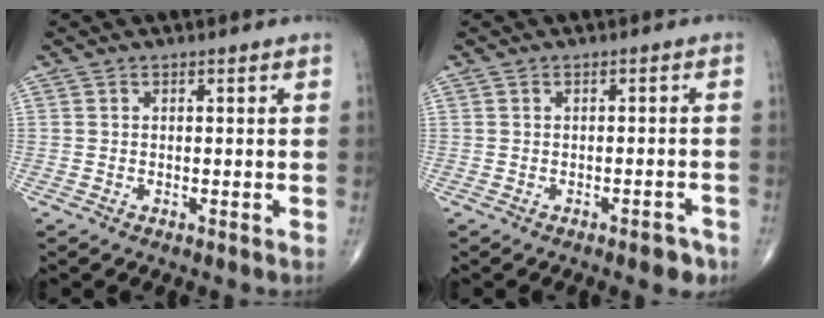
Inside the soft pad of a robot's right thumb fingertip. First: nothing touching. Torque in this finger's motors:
{"motor_torque": [0.26, 0.45, -0.12, -0.09, 0.06]}